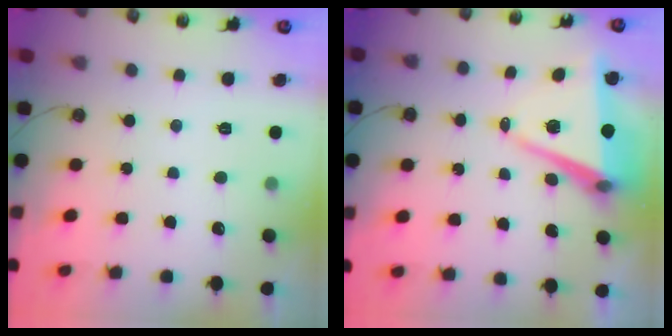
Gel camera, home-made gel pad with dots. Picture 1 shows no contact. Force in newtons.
{"total": 8.3, "press": 7.3, "slide": 4.1}